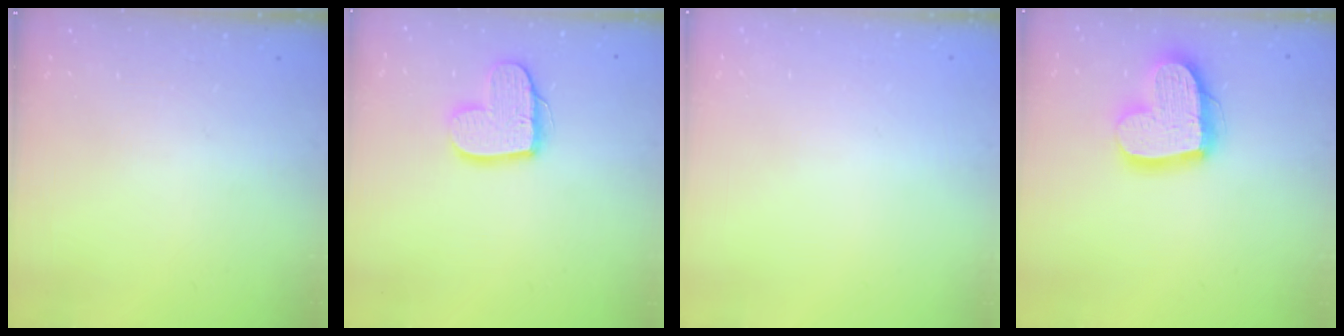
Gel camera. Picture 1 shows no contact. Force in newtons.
{"total": 11.5, "press": 11.5, "slide": 0.6}
{"total": 0.0}
{"total": 17.6, "press": 17.5, "slide": 1.9}